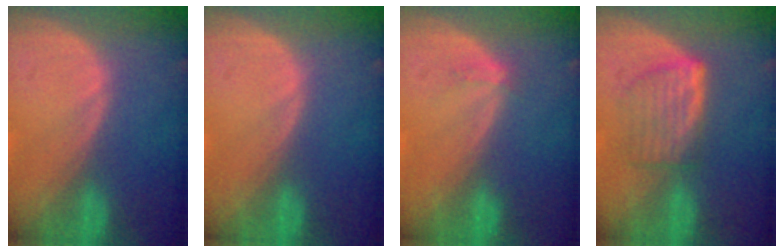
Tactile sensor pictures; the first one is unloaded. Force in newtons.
{"total": 0.0}
{"total": 1.5, "press": 1.1, "slide": 1.0}
{"total": 5.9, "press": 5.3, "slide": 2.6}